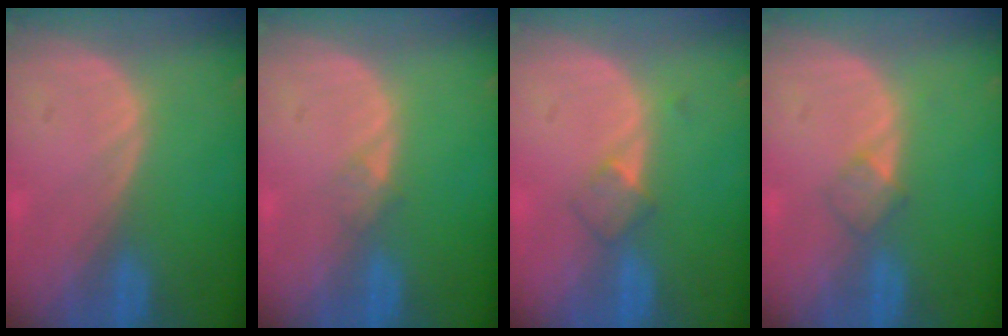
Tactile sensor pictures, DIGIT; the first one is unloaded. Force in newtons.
{"total": 1.1, "press": 1.0, "slide": 0.1}
{"total": 2.7, "press": 2.4, "slide": 1.1}
{"total": 2.0, "press": 2.0, "slide": 0.2}